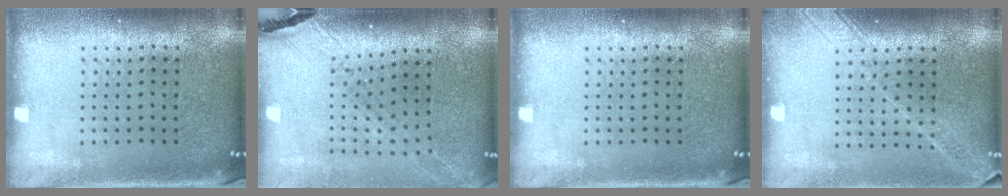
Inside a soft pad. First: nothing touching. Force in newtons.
{"total": 1.5, "press": 1.5, "slide": 0.4}
{"total": 0.0}
{"total": 1.8, "press": 1.5, "slide": 1.0}